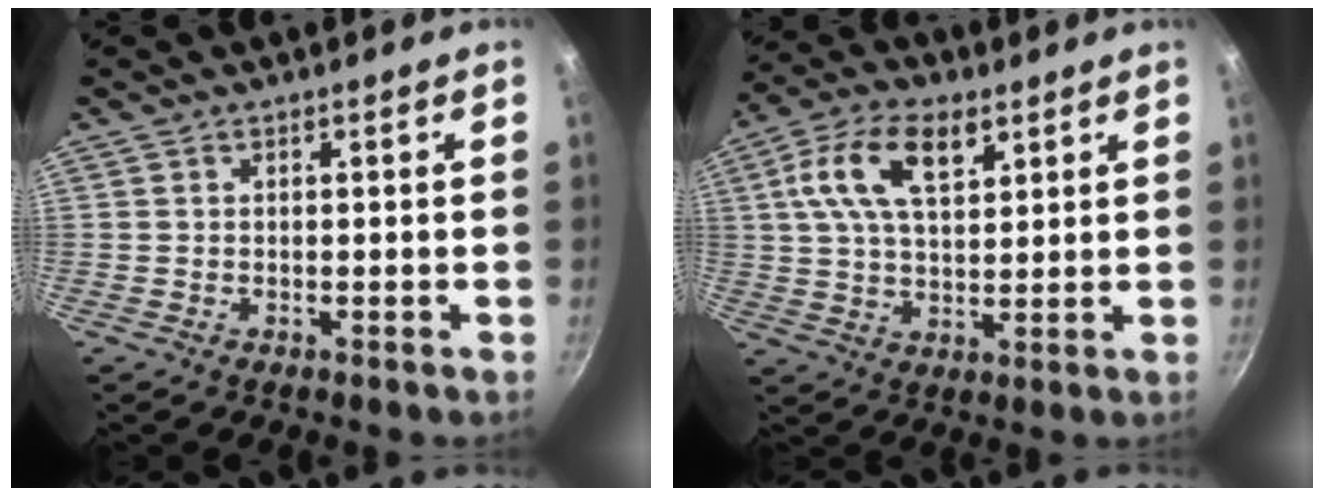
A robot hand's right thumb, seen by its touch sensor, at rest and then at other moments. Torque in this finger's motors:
{"motor_torque": [-0.52, 0.75, 0.51, -0.46, 0.22]}